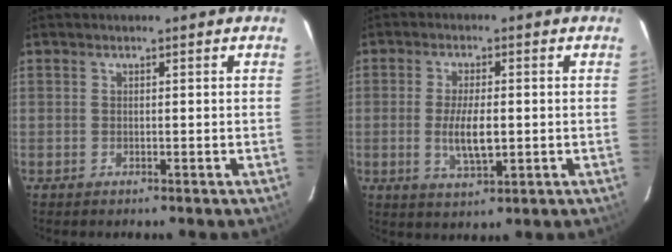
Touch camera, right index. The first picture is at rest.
{"total": 6.5, "force": [-0.8, 2.4, 6.0], "torque": [-0.117, -0.009, -0.011]}